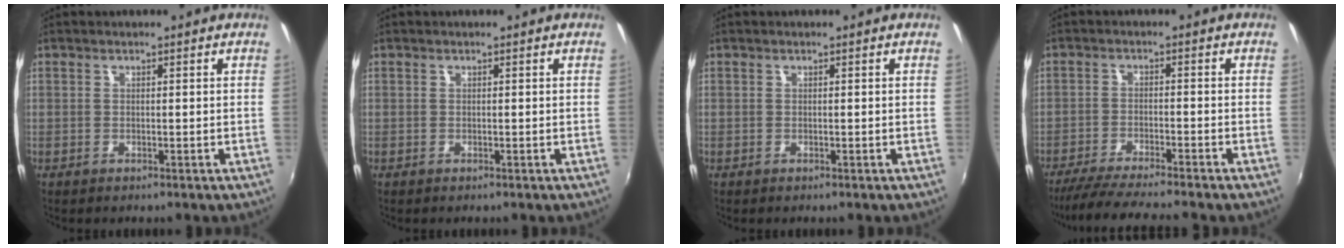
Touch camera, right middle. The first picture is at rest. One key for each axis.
{"total": 0.0}
{"total": 0.0}
{"total": 10.2, "fx": -9.0, "fy": -0.7, "fz": 4.7, "tx": -0.107, "ty": -0.021, "tz": -0.152}